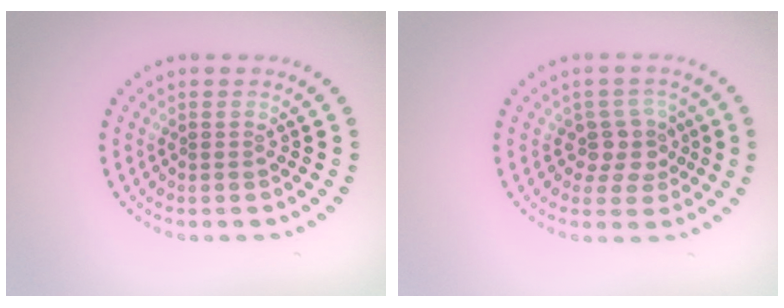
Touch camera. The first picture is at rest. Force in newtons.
{"total": 2.7, "press": 2.2, "slide": 1.5}